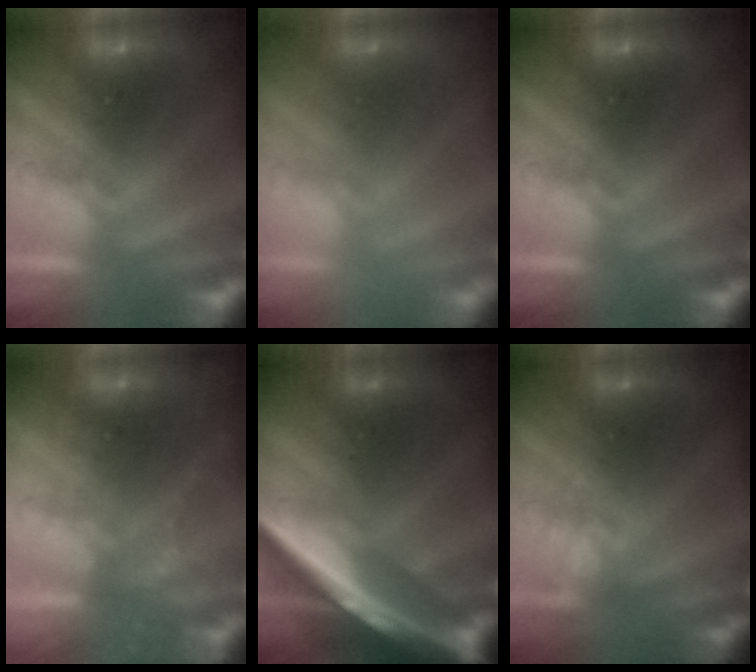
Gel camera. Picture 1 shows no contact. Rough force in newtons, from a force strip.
{"total": 2.3}
{"total": 0.0}
{"total": 2.2}
{"total": 7.6}
{"total": 2.2}